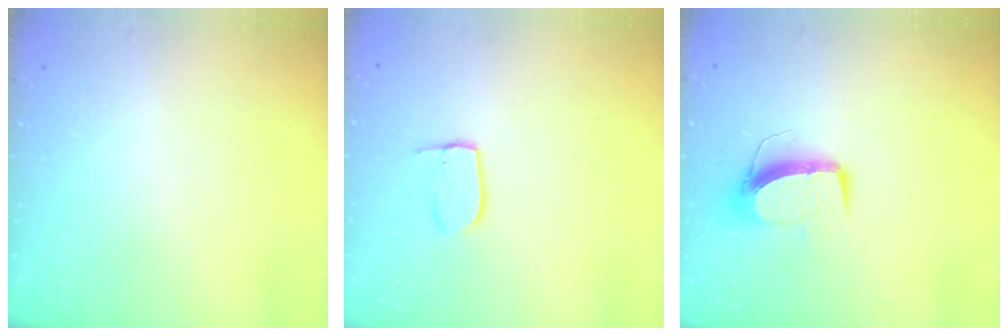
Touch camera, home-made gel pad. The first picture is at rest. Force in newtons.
{"total": 6.7, "press": 6.7, "slide": 0.2}
{"total": 10.2, "press": 10.2, "slide": 0.5}